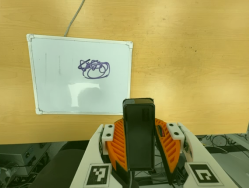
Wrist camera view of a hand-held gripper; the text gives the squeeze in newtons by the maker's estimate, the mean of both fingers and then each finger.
{"total": 5.9, "left": 5.0, "right": 6.7}